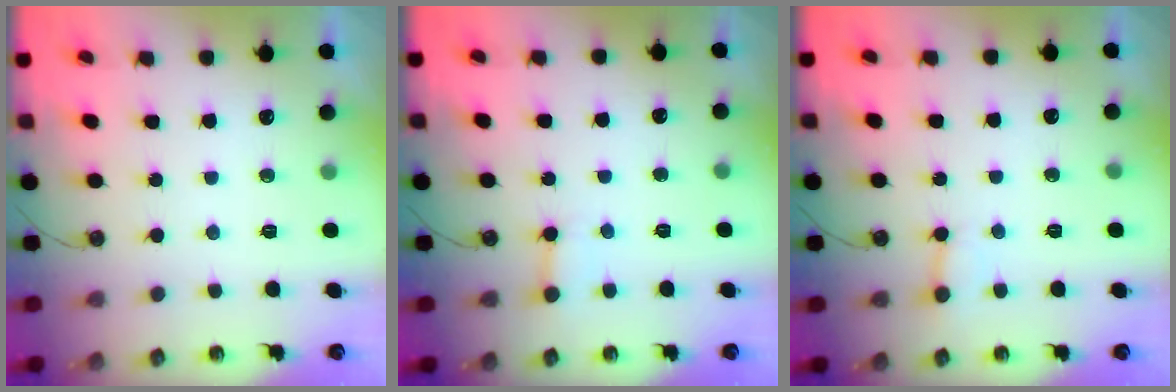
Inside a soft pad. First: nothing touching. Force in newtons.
{"total": 2.8, "press": 2.8, "slide": 0.5}
{"total": 4.6, "press": 4.6, "slide": 0.4}